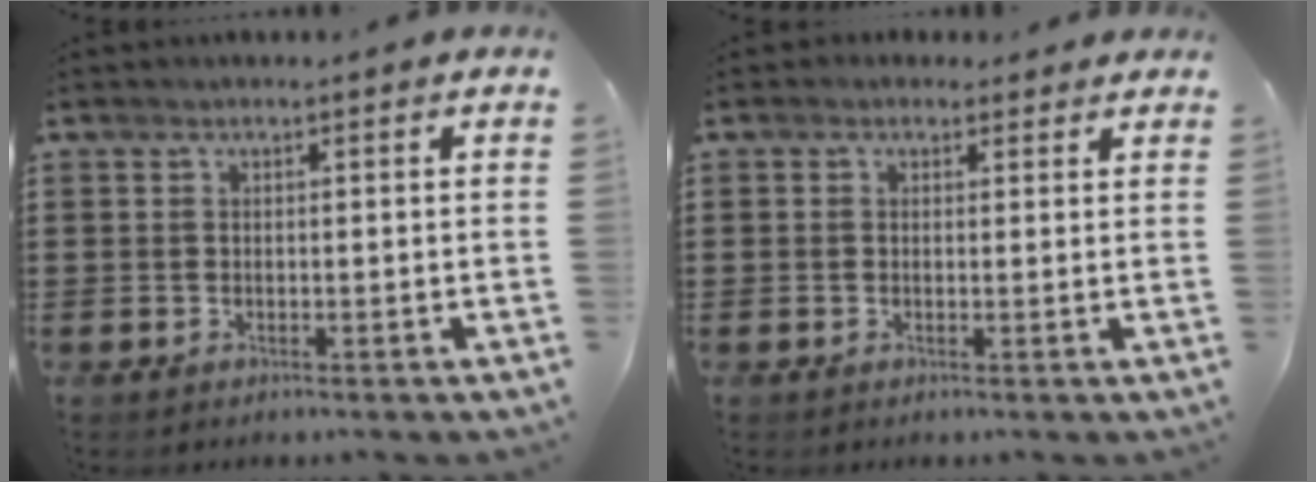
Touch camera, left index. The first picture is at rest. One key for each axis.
{"total": 1.3, "fx": 0.7, "fy": 1.1, "fz": 0.2, "tx": -0.010, "ty": 0.007, "tz": 0.014}